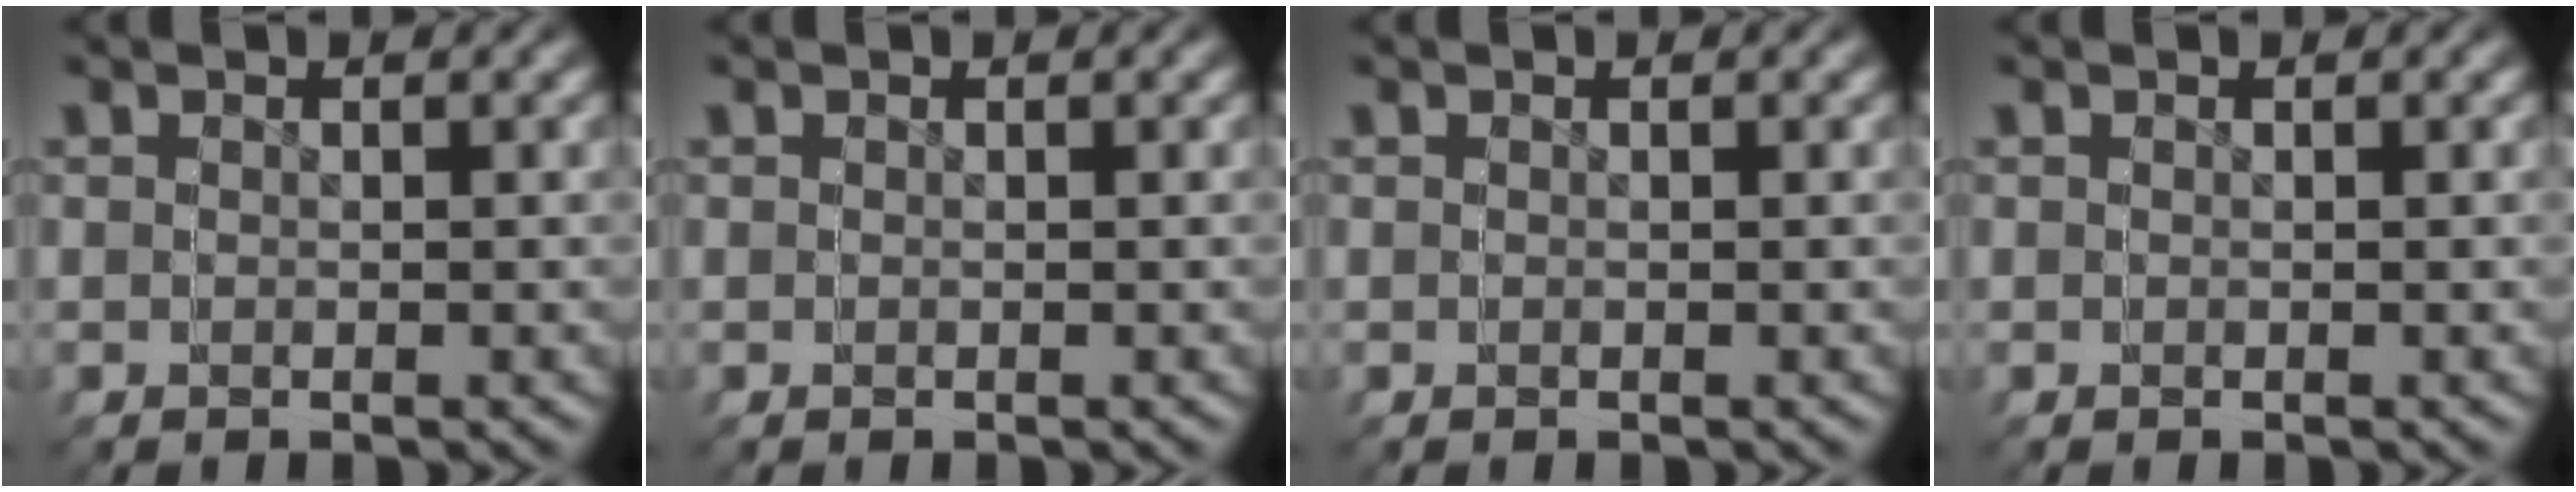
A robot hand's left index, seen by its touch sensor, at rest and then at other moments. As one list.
[{"total": 0.0}, {"total": 0.0}, {"total": 0.0}]